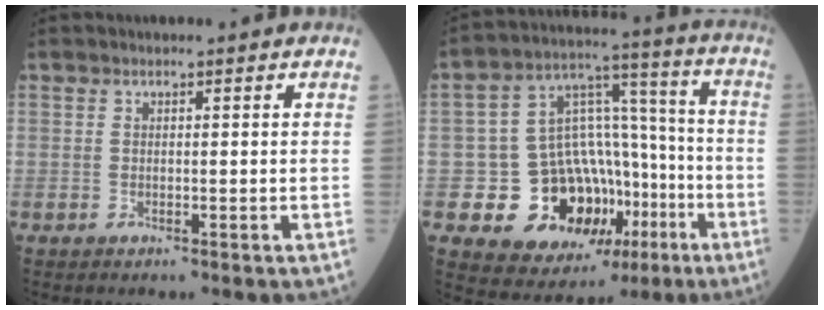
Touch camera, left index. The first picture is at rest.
{"total": 16.6, "force": [-6.4, 12.1, 9.3], "torque": [-0.137, 0.052, -0.080]}